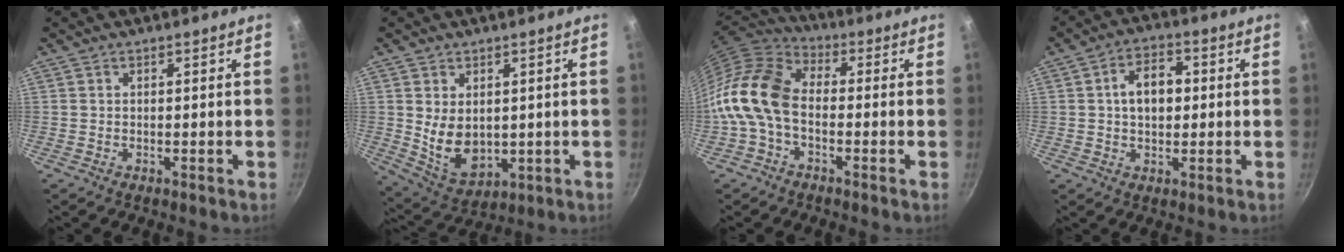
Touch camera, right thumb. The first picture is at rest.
{"total": 9.2, "force": [0.9, 6.3, 6.7], "torque": [-0.100, -0.022, 0.043]}
{"total": 13.1, "force": [-2.6, 8.5, 9.6], "torque": [-0.176, 0.040, -0.074]}
{"total": 8.0, "force": [0.8, 5.2, 6.0], "torque": [-0.071, 0.017, 0.008]}